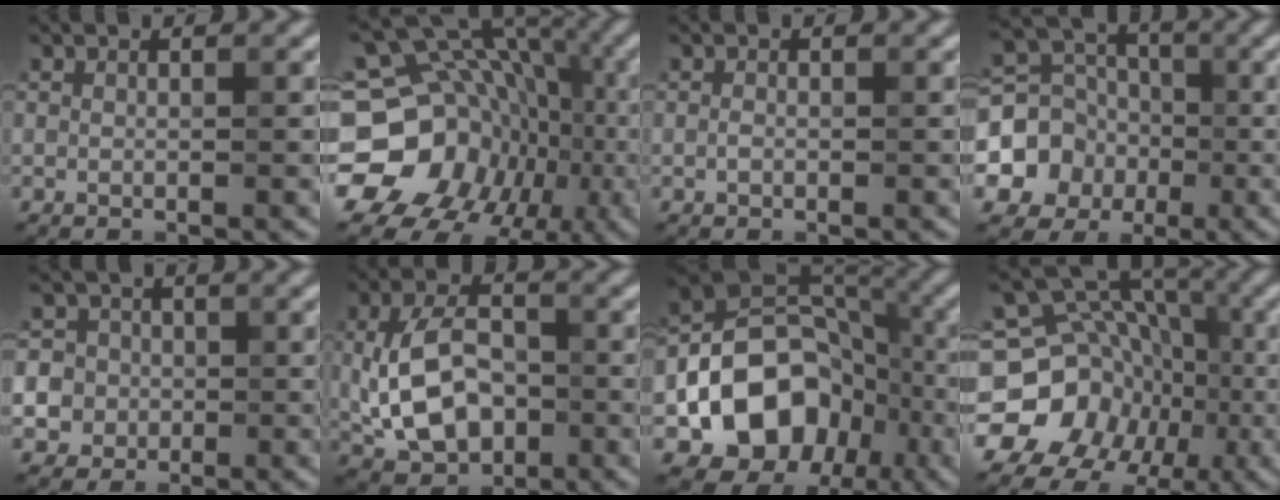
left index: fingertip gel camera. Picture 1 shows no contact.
{"total": 19.9, "force": [-4.8, 17.1, 9.1], "torque": [-0.154, -0.008, -0.091]}
{"total": 0.6, "force": [-0.2, 0.4, 0.4], "torque": [-0.010, 0.000, -0.004]}
{"total": 5.6, "force": [-1.4, 5.1, 1.9], "torque": [-0.022, 0.004, -0.037]}
{"total": 9.1, "force": [-1.5, 8.6, 2.6], "torque": [-0.056, 0.010, -0.048]}
{"total": 8.0, "force": [-0.7, 5.3, 6.0], "torque": [-0.119, 0.000, -0.014]}
{"total": 11.6, "force": [-3.8, 8.9, 6.4], "torque": [-0.087, 0.006, -0.072]}
{"total": 16.9, "force": [-4.7, 15.0, 6.1], "torque": [-0.130, -0.009, -0.086]}